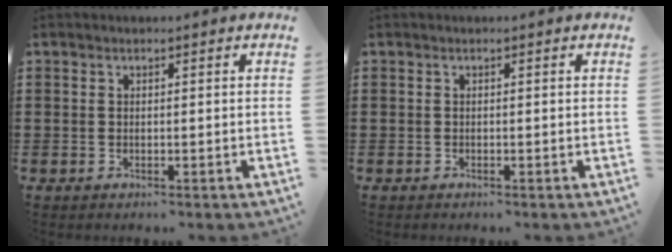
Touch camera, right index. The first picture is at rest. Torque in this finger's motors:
{"motor_torque": [-0.12, -0.08, -0.03, 0.00]}